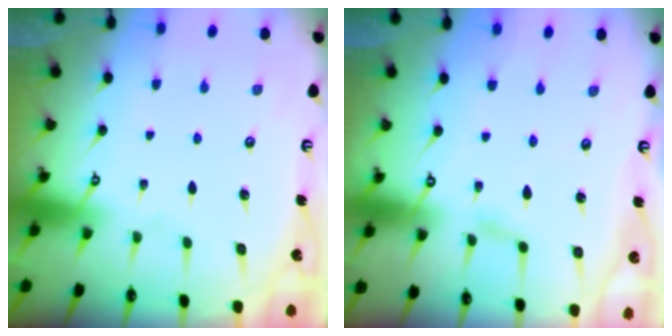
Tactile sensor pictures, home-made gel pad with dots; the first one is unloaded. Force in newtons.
{"total": 2.2, "press": 2.2, "slide": 0.2}